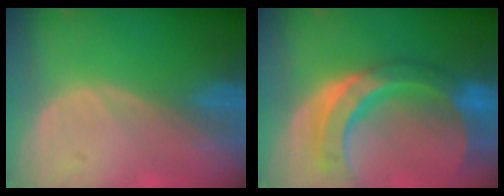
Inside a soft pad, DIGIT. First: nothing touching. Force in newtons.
{"total": 11.6, "press": 9.8, "slide": 6.2}